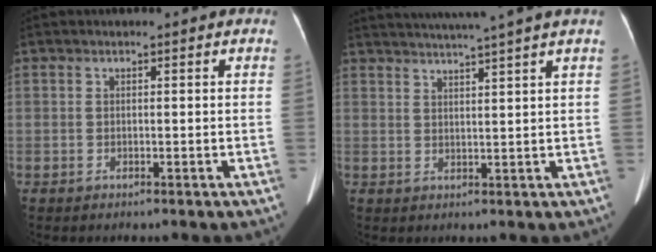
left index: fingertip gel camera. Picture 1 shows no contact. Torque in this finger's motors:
{"motor_torque": [0.62, -1.52, 0.14, 0.09]}